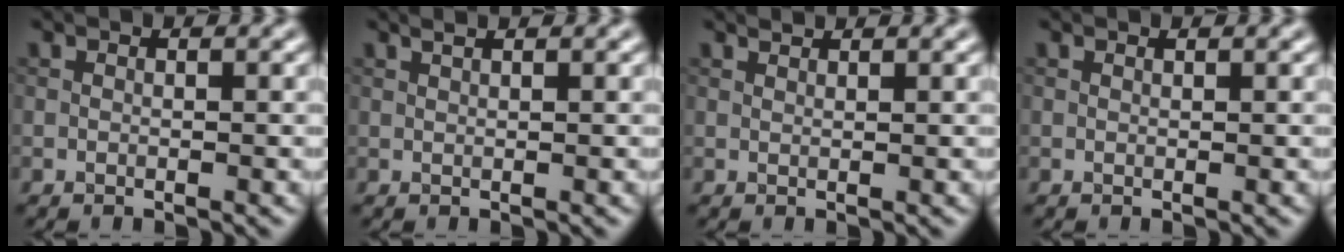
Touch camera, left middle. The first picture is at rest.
{"total": 1.6, "force": [1.1, 0.5, 0.9], "torque": [-0.004, -0.002, 0.003]}
{"total": 0.9, "force": [0.9, 0.0, 0.1], "torque": [-0.003, -0.001, 0.013]}
{"total": 0.0}